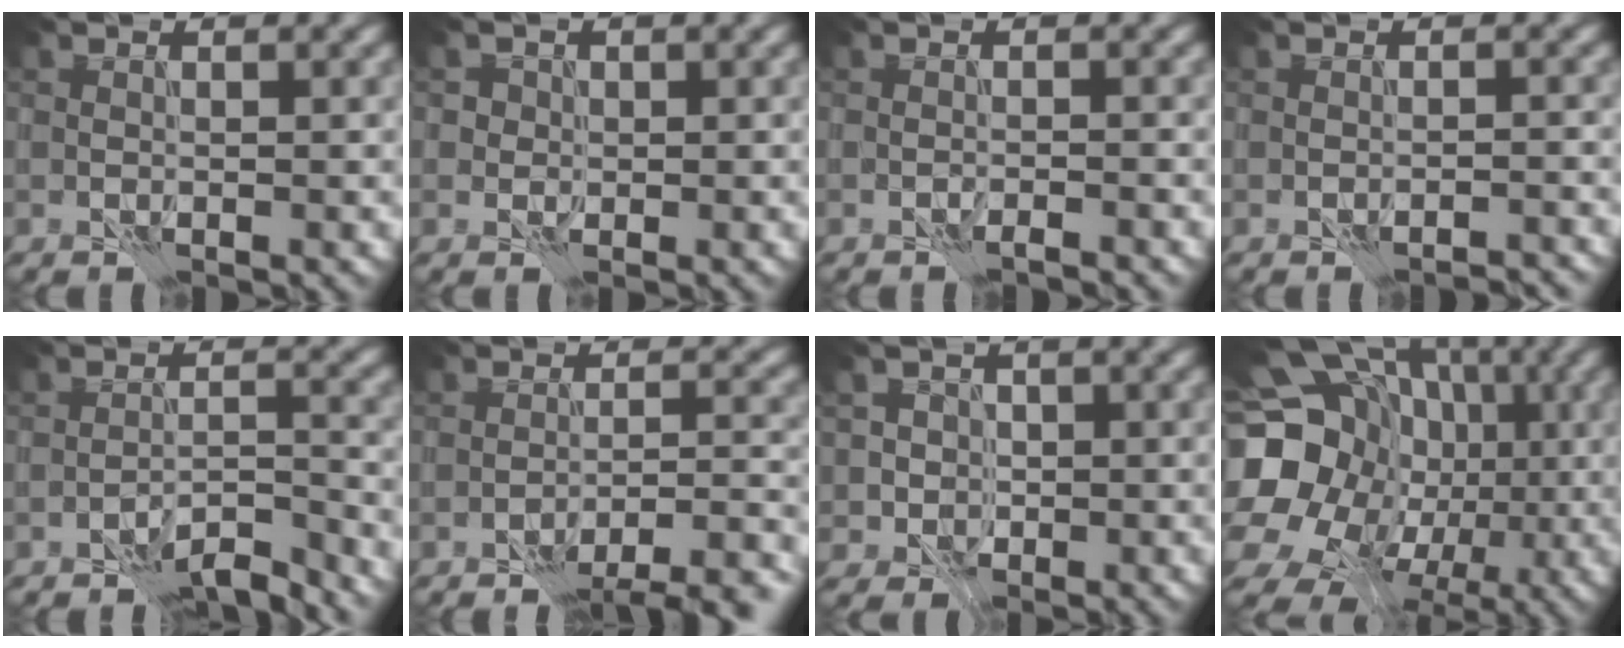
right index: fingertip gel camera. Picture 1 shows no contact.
{"total": 1.3, "force": [0.4, 1.2, 0.1], "torque": [0.013, 0.007, 0.005]}
{"total": 1.1, "force": [-1.1, -0.2, 0.2], "torque": [0.003, 0.004, -0.020]}
{"total": 1.6, "force": [-1.6, 0.1, 0.2], "torque": [-0.003, 0.009, -0.021]}
{"total": 4.7, "force": [-4.1, 0.7, 2.1], "torque": [-0.030, 0.006, -0.067]}
{"total": 7.6, "force": [-6.3, 1.8, 3.7], "torque": [-0.044, 0.007, -0.077]}
{"total": 2.5, "force": [0.1, 2.5, 0.3], "torque": [0.014, 0.009, 0.000]}
{"total": 22.3, "force": [-2.7, 19.2, 10.9], "torque": [-0.207, -0.015, -0.075]}